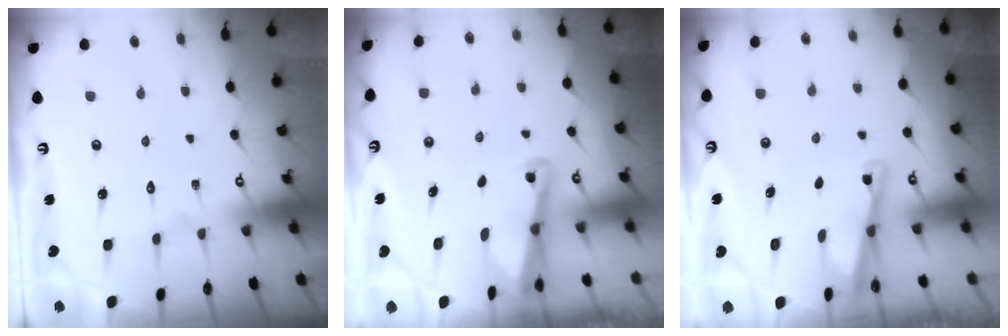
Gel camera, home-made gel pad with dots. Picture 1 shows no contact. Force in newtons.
{"total": 2.5, "press": 2.5, "slide": 0.6}
{"total": 2.8, "press": 2.8, "slide": 0.2}